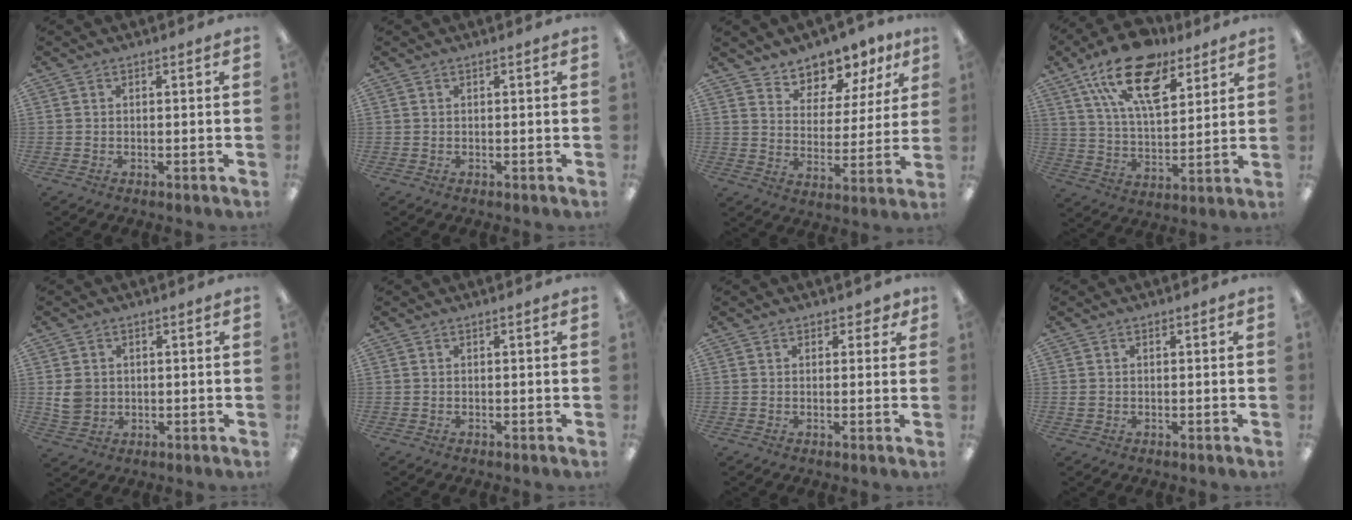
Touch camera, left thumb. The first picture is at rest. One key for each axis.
{"total": 0.0}
{"total": 8.2, "fx": 7.3, "fy": 3.5, "fz": 0.4, "tx": -0.011, "ty": -0.071, "tz": 0.133}
{"total": 18.8, "fx": 12.1, "fy": 8.9, "fz": 11.3, "tx": -0.197, "ty": -0.054, "tz": 0.212}
{"total": 4.7, "fx": 0.6, "fy": 4.3, "fz": 1.8, "tx": -0.029, "ty": 0.001, "tz": 0.011}
{"total": 0.0}
{"total": 2.1, "fx": 1.4, "fy": 1.5, "fz": 0.8, "tx": -0.001, "ty": -0.002, "tz": 0.022}
{"total": 1.2, "fx": 0.0, "fy": 1.1, "fz": 0.4, "tx": -0.009, "ty": 0.004, "tz": -0.001}